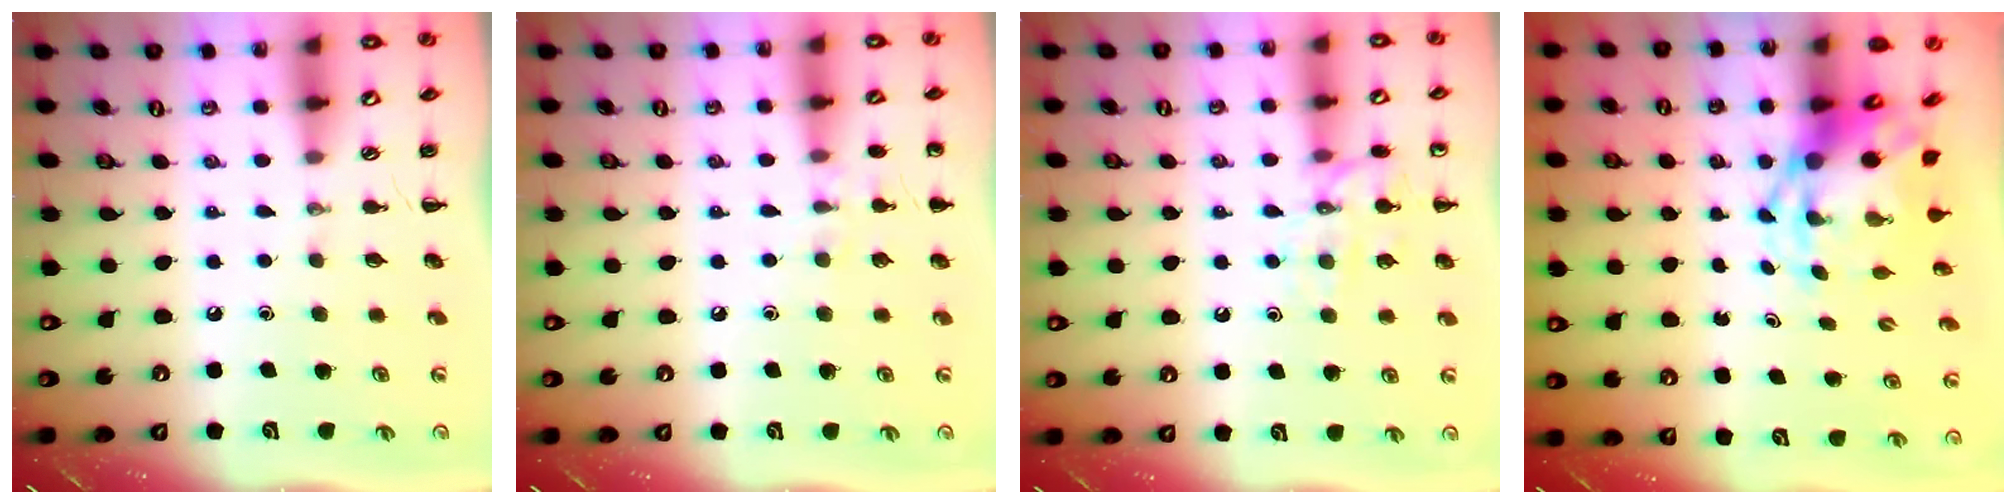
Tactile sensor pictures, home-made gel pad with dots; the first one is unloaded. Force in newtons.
{"total": 6.3, "press": 6.0, "slide": 2.0}
{"total": 12.0, "press": 11.9, "slide": 0.8}
{"total": 5.7, "press": 5.6, "slide": 1.0}